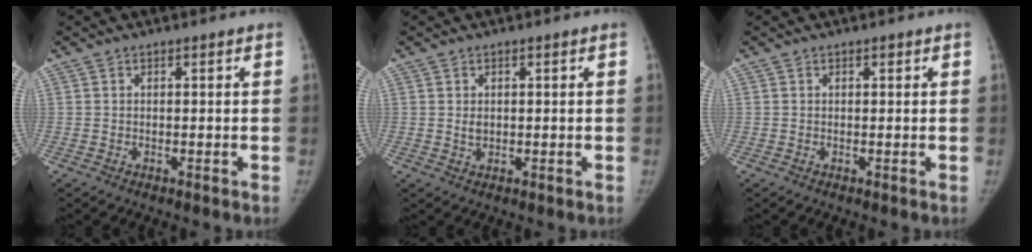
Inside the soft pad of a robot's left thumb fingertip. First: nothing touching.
{"total": 1.6, "force": [0.3, 1.1, 1.1], "torque": [-0.015, -0.004, 0.010]}
{"total": 0.6, "force": [0.3, 0.3, 0.4], "torque": [-0.003, -0.001, 0.005]}